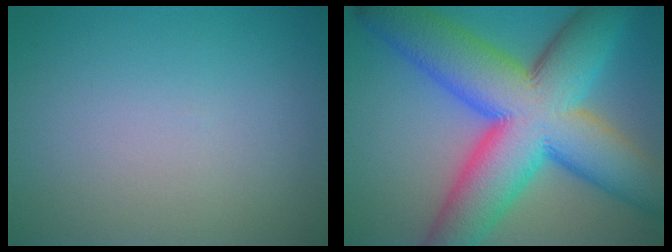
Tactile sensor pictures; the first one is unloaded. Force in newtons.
{"total": 16.9, "press": 16.9, "slide": 0.3}